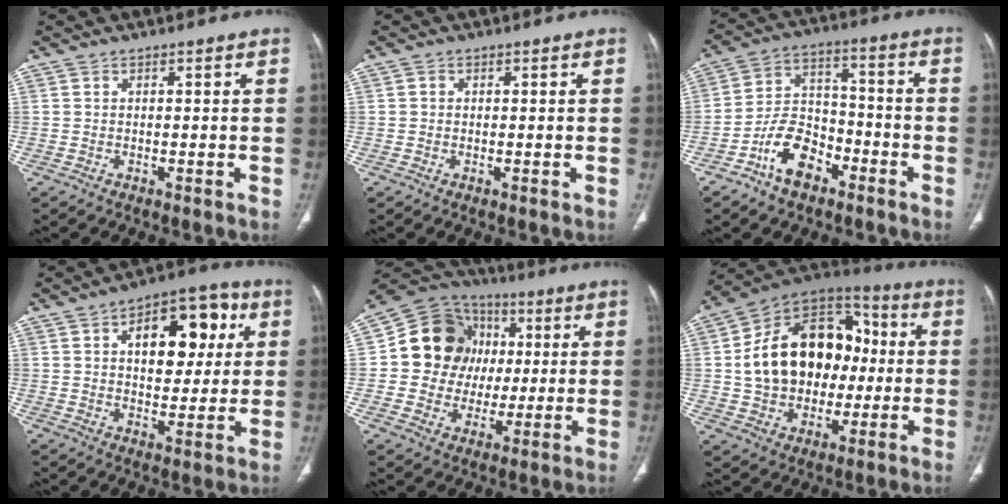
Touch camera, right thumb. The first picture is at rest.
{"total": 0.6, "force": [0.0, 0.6, 0.2], "torque": [0.000, 0.002, 0.001]}
{"total": 11.2, "force": [-6.4, 6.8, 6.2], "torque": [-0.096, 0.055, -0.121]}
{"total": 15.8, "force": [4.5, 9.2, 12.1], "torque": [-0.117, 0.008, 0.065]}
{"total": 16.8, "force": [2.1, 15.0, 7.3], "torque": [-0.085, 0.023, 0.040]}
{"total": 22.6, "force": [0.7, 16.4, 15.5], "torque": [-0.227, 0.036, 0.016]}